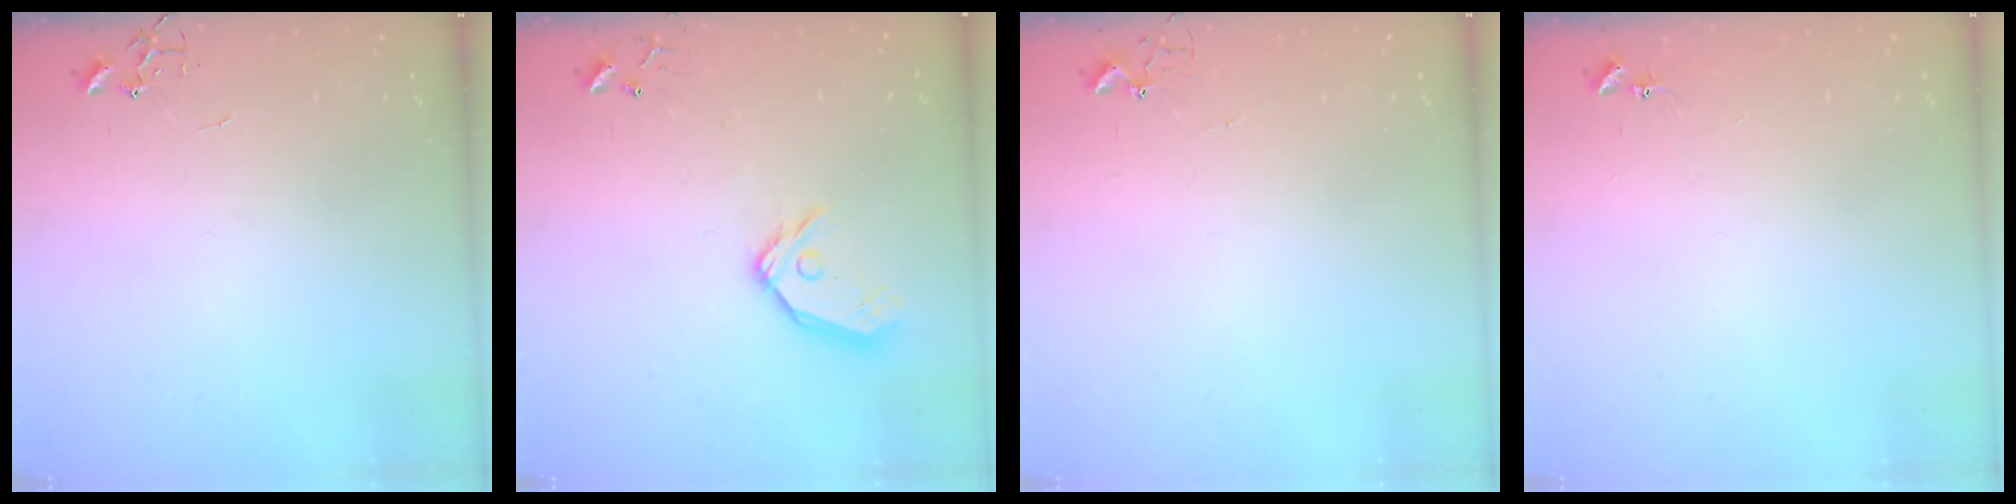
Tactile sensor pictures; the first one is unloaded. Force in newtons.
{"total": 12.7, "press": 12.5, "slide": 2.0}
{"total": 2.7, "press": 2.7, "slide": 0.3}
{"total": 5.4, "press": 5.4, "slide": 0.6}